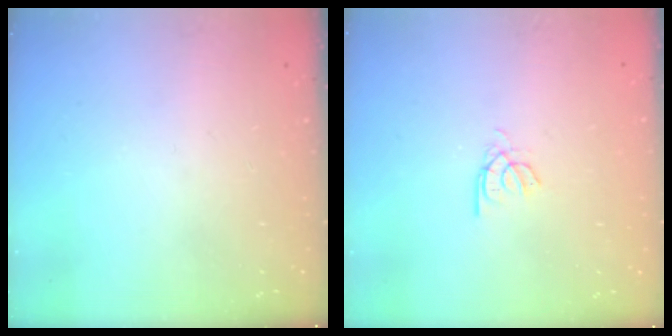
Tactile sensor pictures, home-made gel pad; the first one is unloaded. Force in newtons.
{"total": 2.3, "press": 2.3, "slide": 0.2}